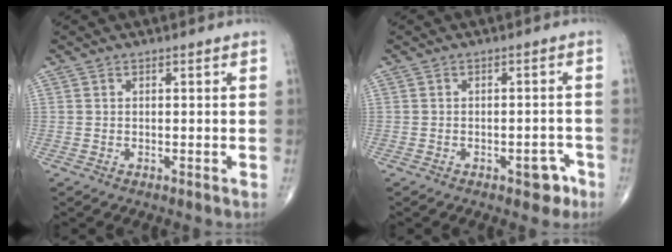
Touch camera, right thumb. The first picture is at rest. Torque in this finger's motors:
{"motor_torque": [3.77, 1.24, 1.30, -1.47, 0.71]}